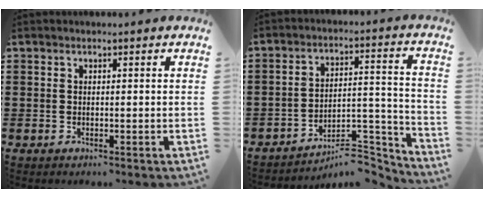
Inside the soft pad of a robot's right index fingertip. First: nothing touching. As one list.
[{"total": 7.1, "force": [-6.4, 1.9, 2.5], "torque": [-0.032, 0.018, -0.122]}]